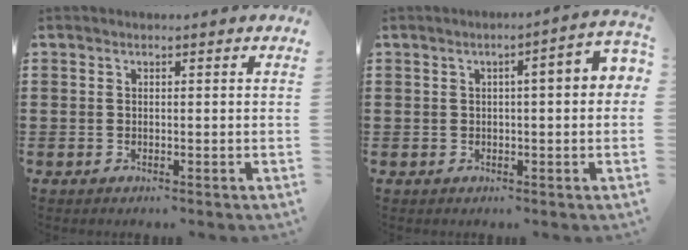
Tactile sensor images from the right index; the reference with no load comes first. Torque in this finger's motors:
{"motor_torque": [1.24, -0.16, 0.67, 0.05]}